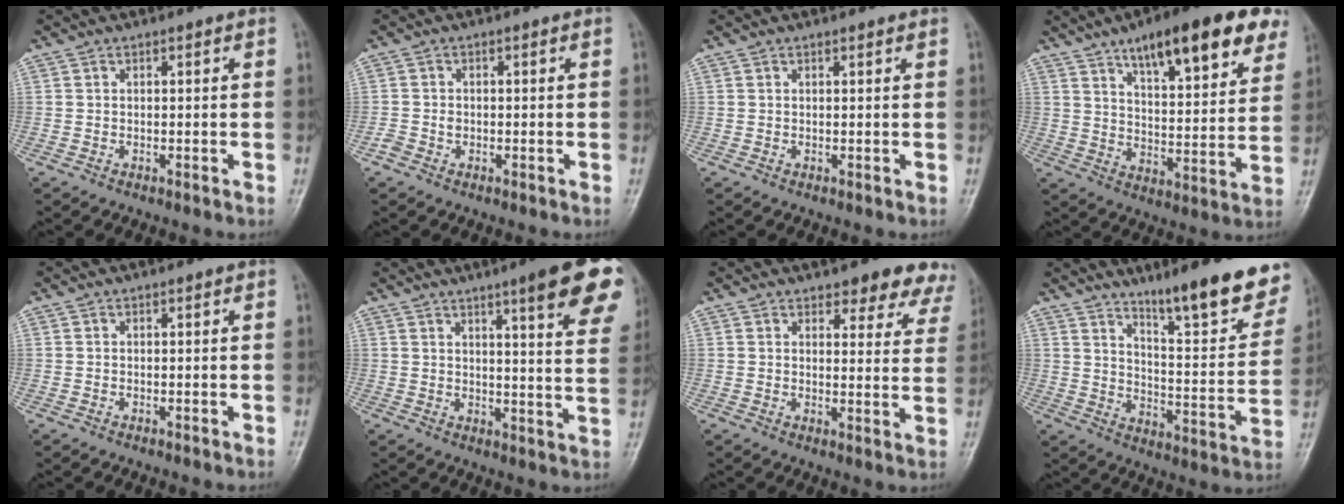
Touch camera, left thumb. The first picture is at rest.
{"total": 1.7, "force": [-0.8, 1.3, 0.8], "torque": [-0.006, 0.010, -0.014]}
{"total": 0.6, "force": [0.5, 0.1, 0.4], "torque": [-0.007, 0.000, 0.007]}
{"total": 20.3, "force": [12.0, 6.2, 15.1], "torque": [-0.183, -0.036, 0.177]}
{"total": 0.0}
{"total": 16.7, "force": [9.6, 2.7, 13.5], "torque": [-0.147, -0.036, 0.112]}
{"total": 9.6, "force": [8.0, 3.9, 3.6], "torque": [0.006, -0.039, 0.074]}
{"total": 17.8, "force": [12.6, 3.2, 12.1], "torque": [-0.129, -0.079, 0.193]}